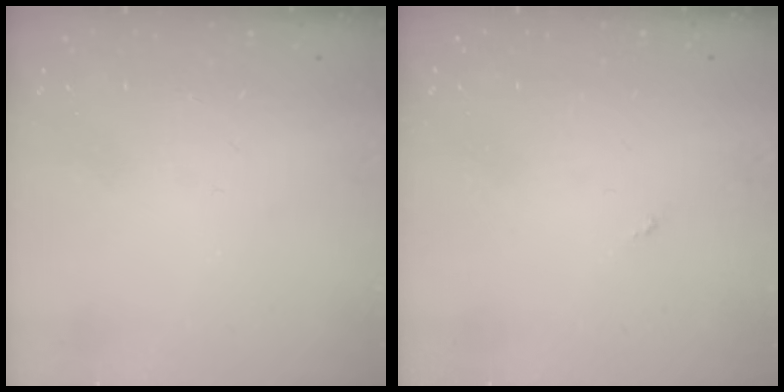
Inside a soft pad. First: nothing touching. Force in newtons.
{"total": 0.0}